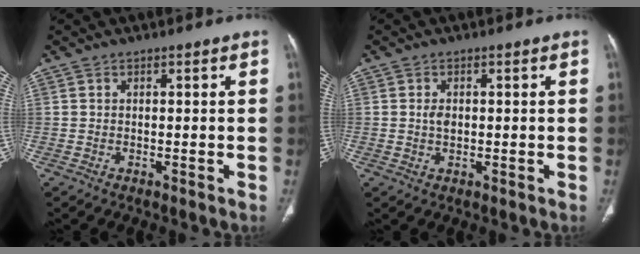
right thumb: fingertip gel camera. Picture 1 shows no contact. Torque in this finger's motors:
{"motor_torque": [0.22, 0.96, -0.08, -0.09, 0.09]}